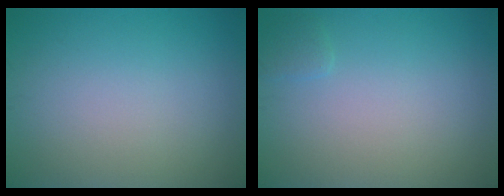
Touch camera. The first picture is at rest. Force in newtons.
{"total": 0.8, "press": 0.8, "slide": 0.1}